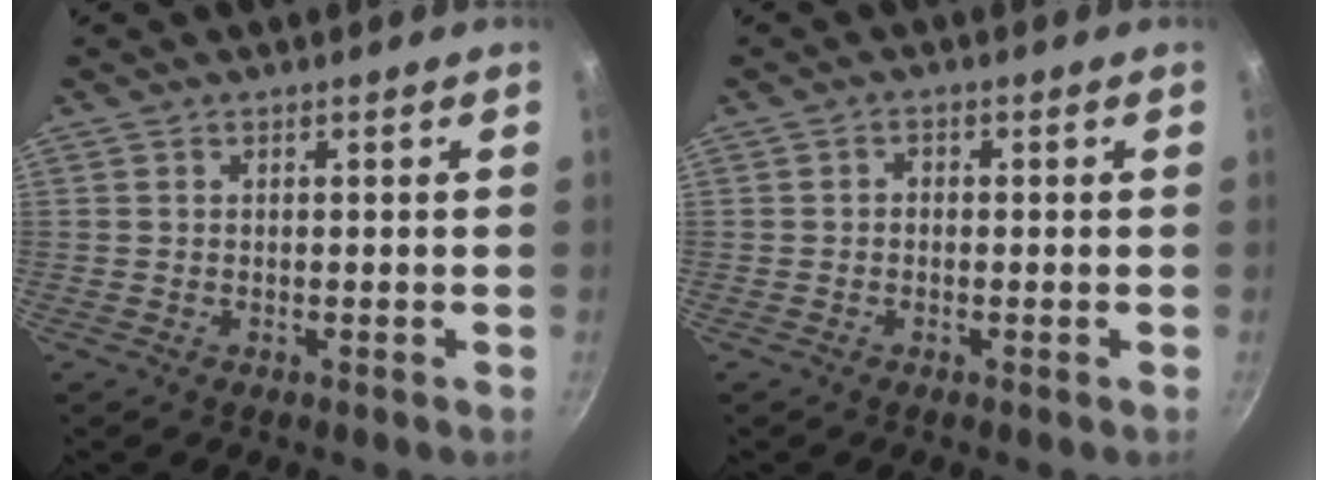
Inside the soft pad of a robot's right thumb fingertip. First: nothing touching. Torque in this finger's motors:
{"motor_torque": [-0.36, 0.13, 0.08, 0.27, -0.08]}